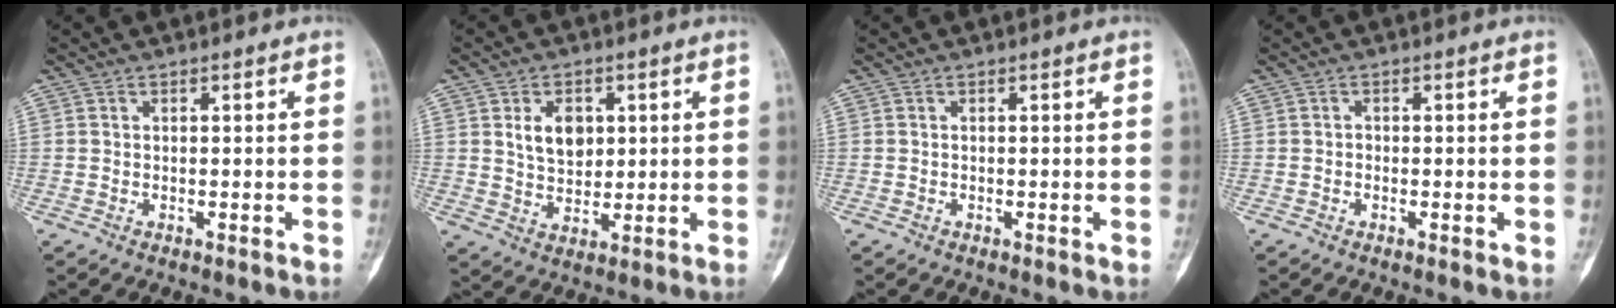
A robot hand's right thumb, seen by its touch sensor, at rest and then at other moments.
{"total": 7.1, "force": [2.0, 5.0, 4.6], "torque": [-0.050, -0.012, 0.040]}
{"total": 0.0}
{"total": 1.0, "force": [-0.2, 0.6, 0.7], "torque": [-0.002, 0.001, -0.005]}